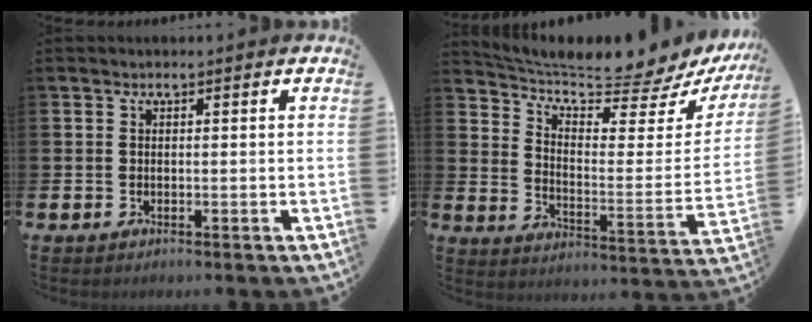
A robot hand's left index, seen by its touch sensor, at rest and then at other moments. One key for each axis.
{"total": 6.8, "fx": 6.3, "fy": 1.0, "fz": 2.3, "tx": -0.067, "ty": -0.067, "tz": 0.098}